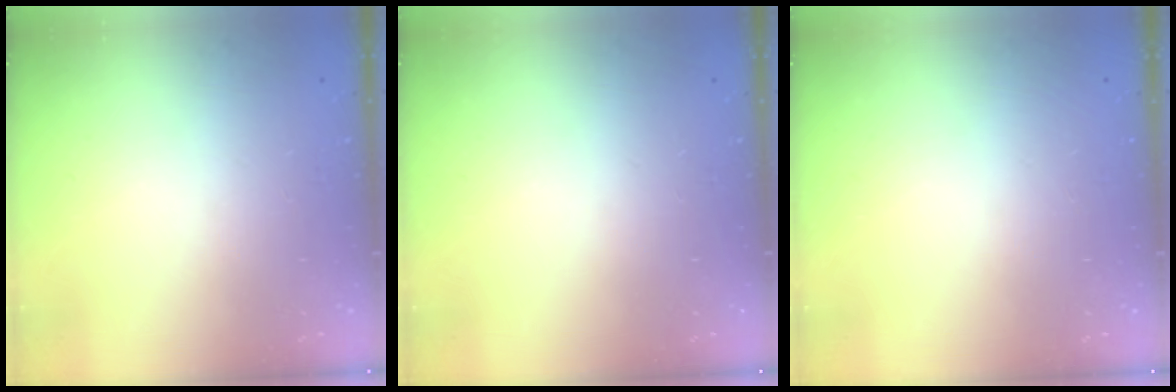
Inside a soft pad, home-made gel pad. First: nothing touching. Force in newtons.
{"total": 0.0}
{"total": 0.0}